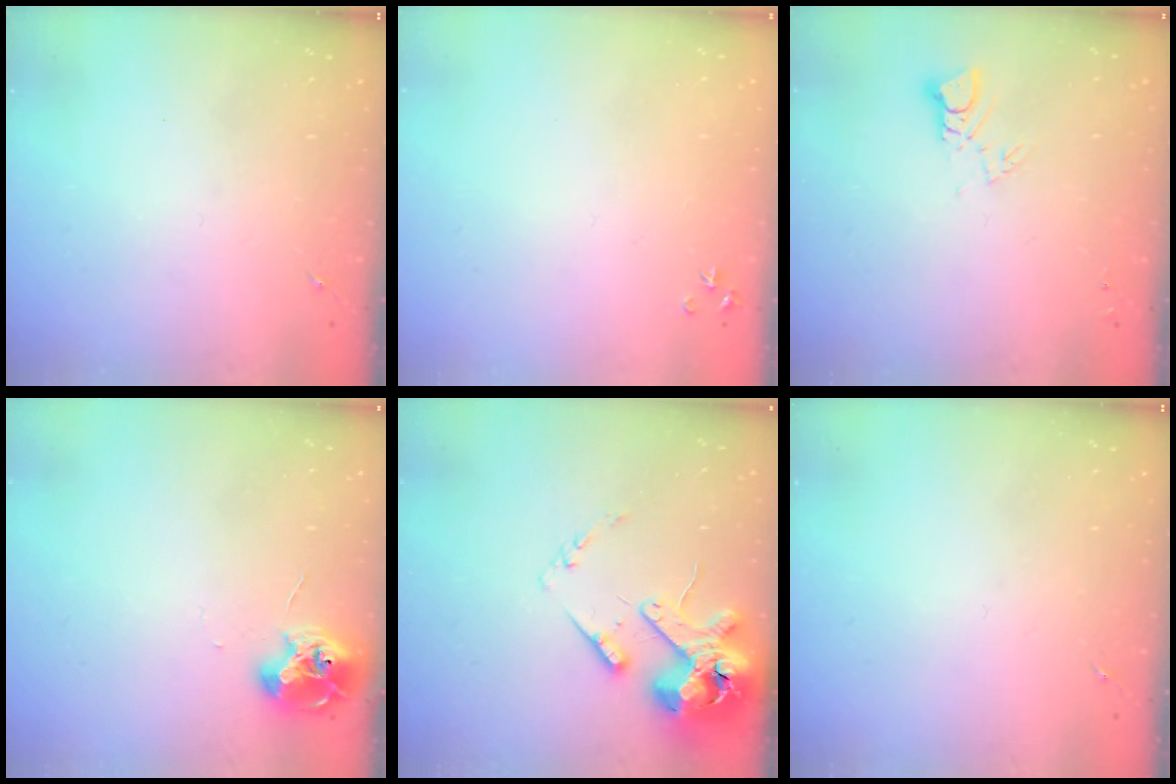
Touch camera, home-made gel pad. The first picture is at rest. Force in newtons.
{"total": 3.2, "press": 3.2, "slide": 0.4}
{"total": 3.6, "press": 3.6, "slide": 0.2}
{"total": 9.3, "press": 9.3, "slide": 1.0}
{"total": 15.9, "press": 15.7, "slide": 2.5}
{"total": 0.0}